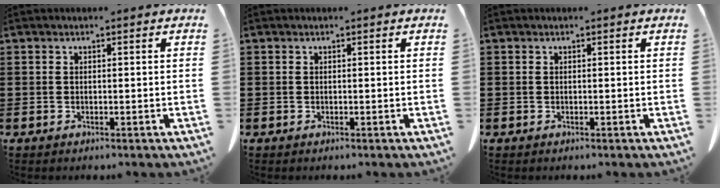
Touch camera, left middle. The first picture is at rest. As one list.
[{"total": 0.0}, {"total": 0.0}]